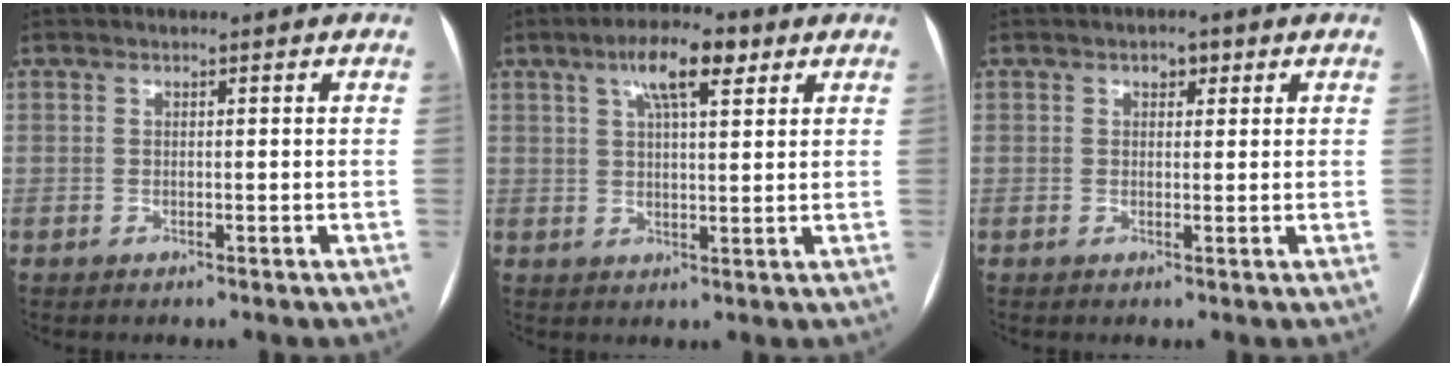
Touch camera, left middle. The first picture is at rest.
{"total": 7.7, "force": [4.0, 2.0, 6.2], "torque": [-0.115, 0.018, 0.066]}
{"total": 1.7, "force": [0.9, 1.1, 1.0], "torque": [-0.014, 0.006, 0.013]}